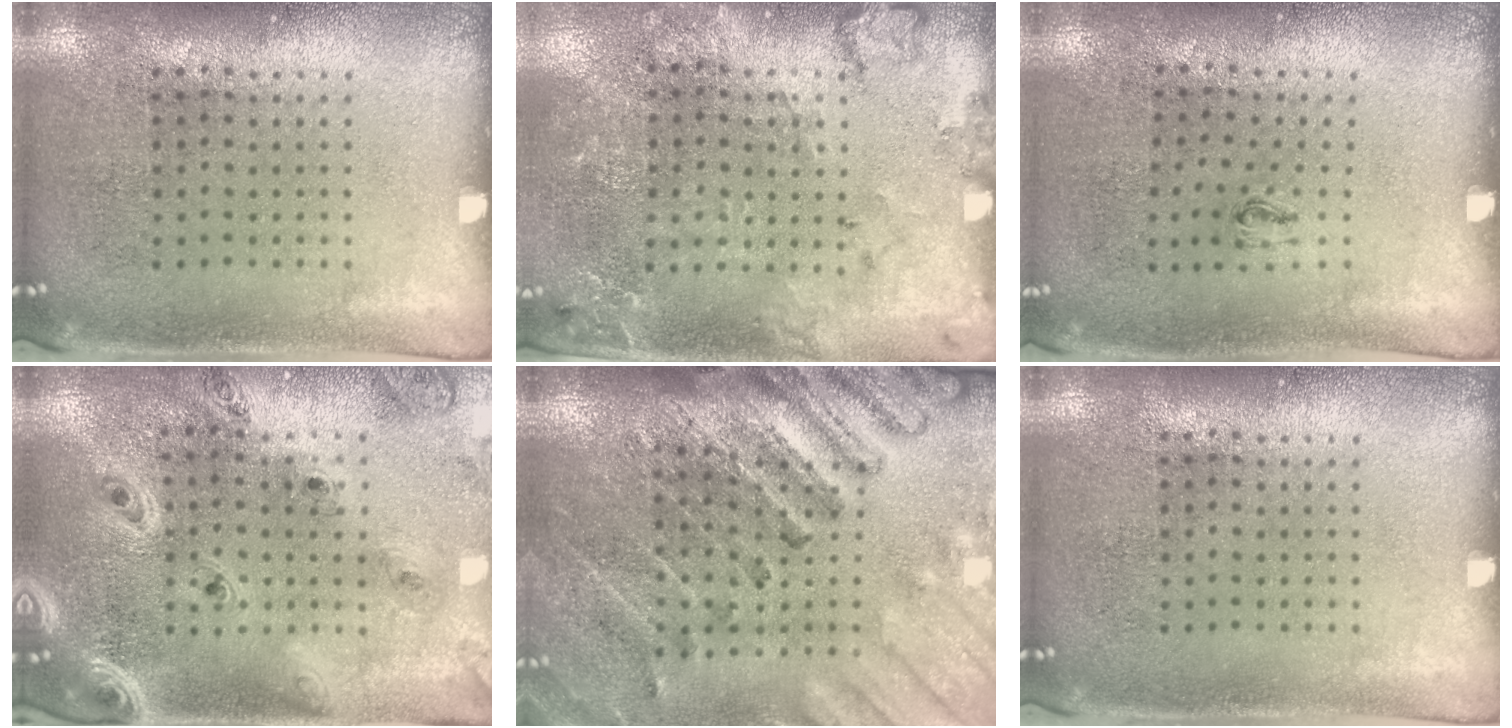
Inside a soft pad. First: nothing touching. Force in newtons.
{"total": 1.8, "press": 1.7, "slide": 0.4}
{"total": 0.6, "press": 0.2, "slide": 0.5}
{"total": 1.6, "press": 1.6, "slide": 0.3}
{"total": 2.8, "press": 2.7, "slide": 0.6}
{"total": 0.0}